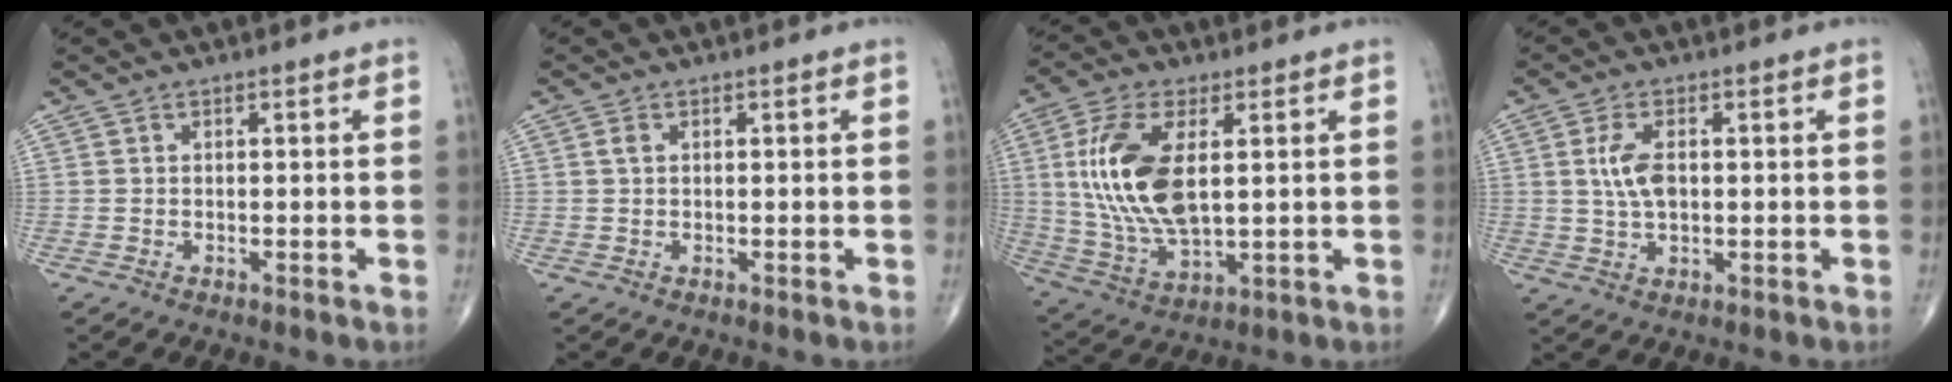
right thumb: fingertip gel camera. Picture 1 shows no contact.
{"total": 1.0, "force": [0.3, 0.7, 0.7], "torque": [-0.016, 0.003, 0.006]}
{"total": 15.9, "force": [2.8, 7.5, 13.7], "torque": [-0.287, -0.011, 0.061]}
{"total": 5.6, "force": [0.8, 2.9, 4.7], "torque": [-0.097, -0.001, 0.014]}